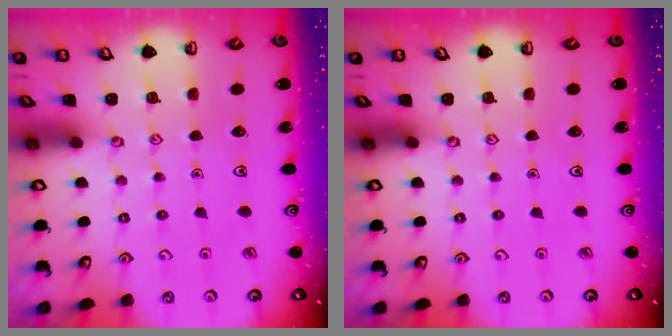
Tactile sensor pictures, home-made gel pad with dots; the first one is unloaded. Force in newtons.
{"total": 0.0}